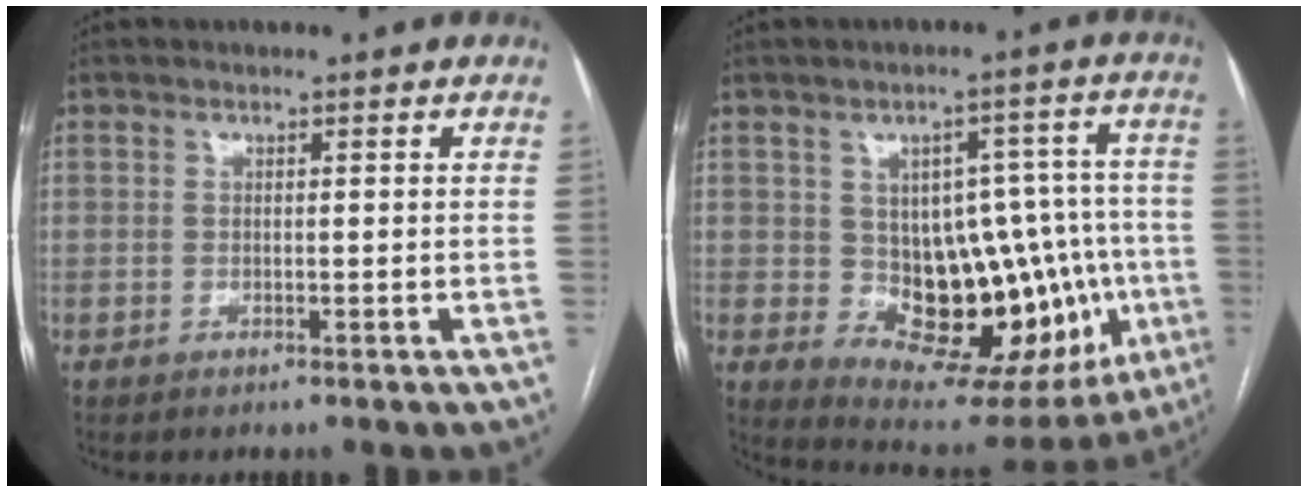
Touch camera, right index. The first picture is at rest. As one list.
[{"total": 17.9, "force": [-2.3, 10.3, 14.5], "torque": [-0.171, 0.042, -0.002]}]